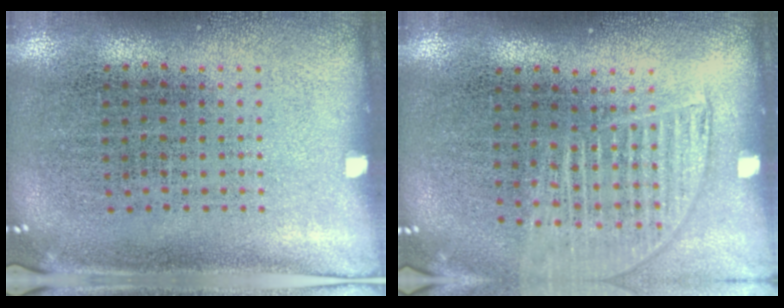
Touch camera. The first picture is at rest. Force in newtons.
{"total": 1.4, "press": 1.3, "slide": 0.6}